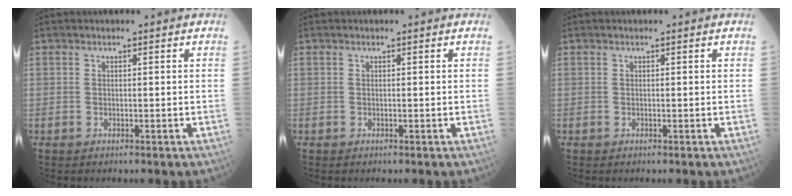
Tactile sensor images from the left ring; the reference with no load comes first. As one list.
[{"total": 0.0}, {"total": 0.0}]